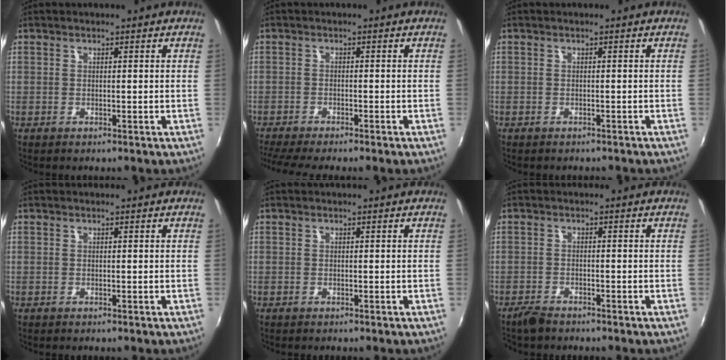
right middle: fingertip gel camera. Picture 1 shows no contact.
{"total": 6.5, "force": [-5.7, -0.3, 3.1], "torque": [-0.076, -0.021, -0.092]}
{"total": 1.6, "force": [-1.4, 0.4, 0.5], "torque": [-0.014, -0.007, -0.017]}
{"total": 0.0}
{"total": 0.0}
{"total": 2.9, "force": [-2.6, 1.0, 0.8], "torque": [-0.029, -0.004, -0.050]}